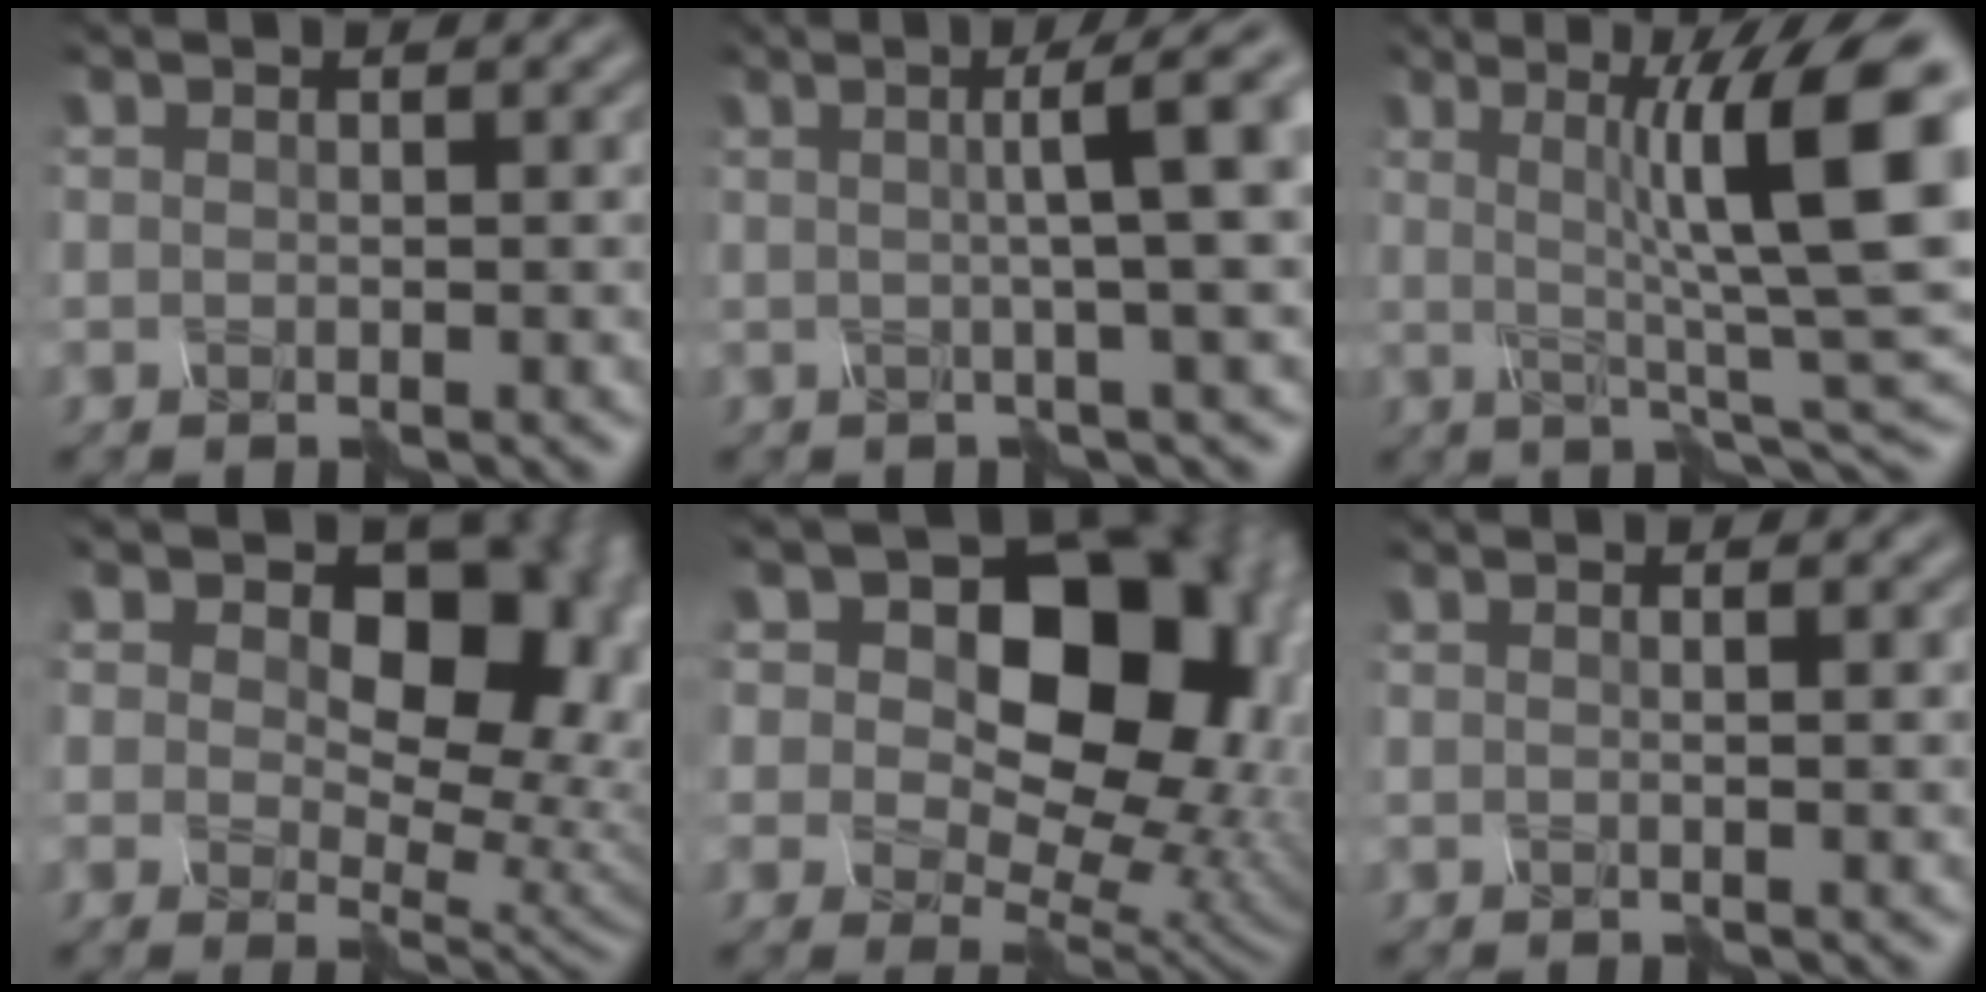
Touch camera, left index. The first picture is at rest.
{"total": 7.0, "force": [0.8, 1.1, 6.9], "torque": [-0.071, 0.018, 0.033]}
{"total": 10.1, "force": [1.1, 1.3, 10.0], "torque": [-0.136, 0.010, 0.041]}
{"total": 11.0, "force": [2.5, 7.4, 7.7], "torque": [-0.096, -0.008, 0.071]}
{"total": 14.8, "force": [3.7, 10.2, 10.0], "torque": [-0.124, 0.022, 0.087]}
{"total": 0.8, "force": [0.1, 0.3, 0.8], "torque": [-0.006, 0.007, -0.002]}